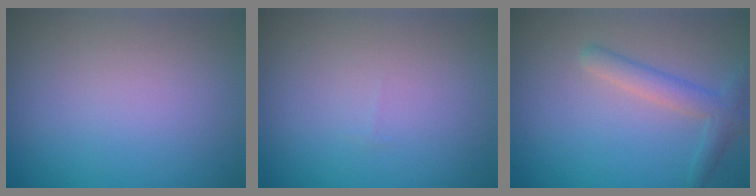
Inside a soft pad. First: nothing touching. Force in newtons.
{"total": 0.0}
{"total": 2.6, "press": 2.6, "slide": 0.1}